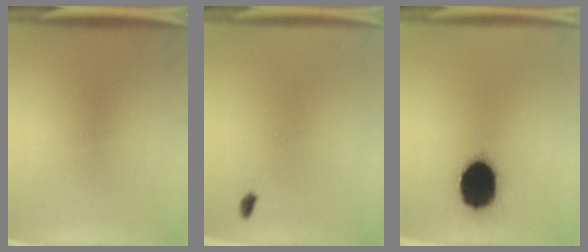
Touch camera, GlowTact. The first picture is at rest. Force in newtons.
{"total": 1.1}
{"total": 17.2}